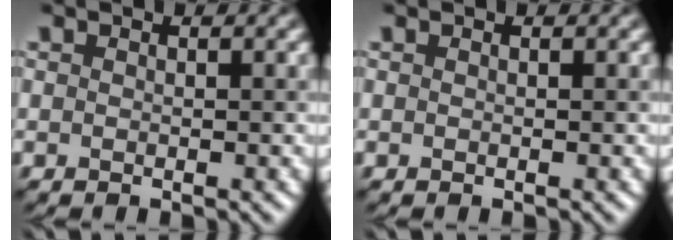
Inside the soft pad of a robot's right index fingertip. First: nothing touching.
{"total": 0.0}